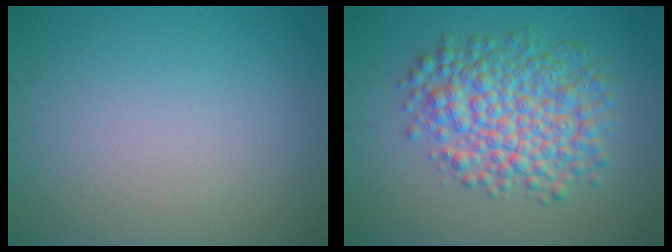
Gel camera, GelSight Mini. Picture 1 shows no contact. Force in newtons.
{"total": 6.7, "press": 6.7, "slide": 0.1}